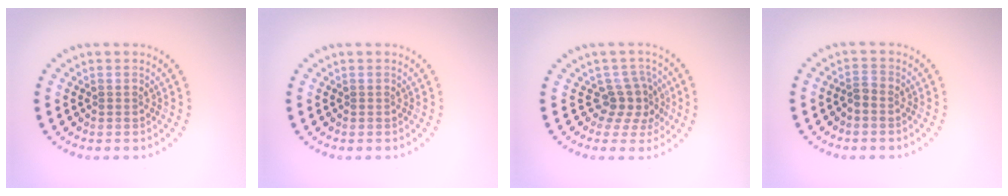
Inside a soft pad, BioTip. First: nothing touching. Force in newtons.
{"total": 0.0}
{"total": 2.9, "press": 2.0, "slide": 2.1}
{"total": 1.0, "press": 0.8, "slide": 0.6}